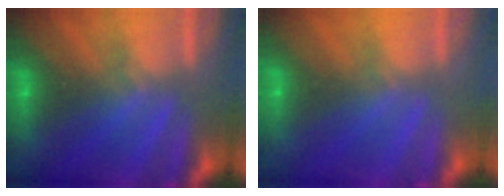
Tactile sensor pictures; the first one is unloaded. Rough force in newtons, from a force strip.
{"total": 1.7}